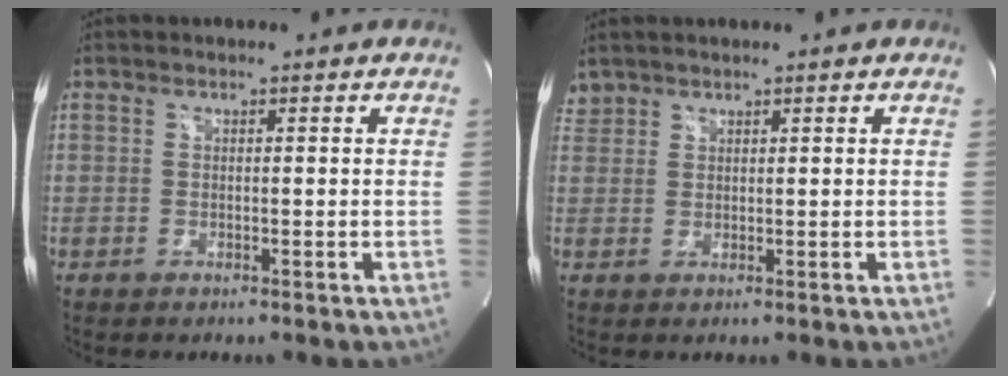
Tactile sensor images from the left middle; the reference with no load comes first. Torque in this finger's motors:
{"motor_torque": [-0.07, -0.33, -0.10, -0.03]}